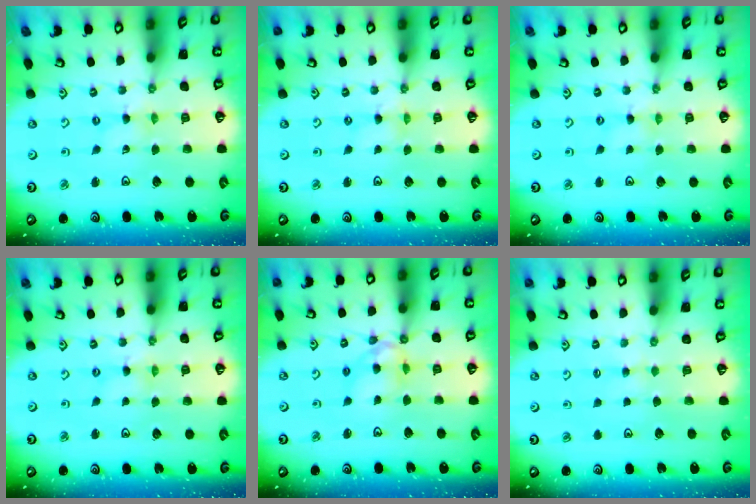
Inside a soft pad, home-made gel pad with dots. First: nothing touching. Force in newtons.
{"total": 0.0}
{"total": 0.0}
{"total": 0.7, "press": 0.7, "slide": 0.2}
{"total": 9.6, "press": 9.6, "slide": 1.0}
{"total": 2.7, "press": 2.7, "slide": 0.4}